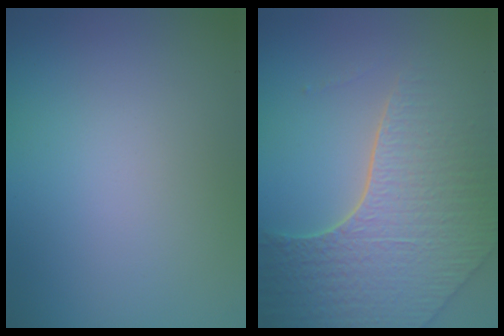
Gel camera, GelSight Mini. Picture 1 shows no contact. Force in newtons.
{"total": 8.0, "press": 5.7, "slide": 5.7}